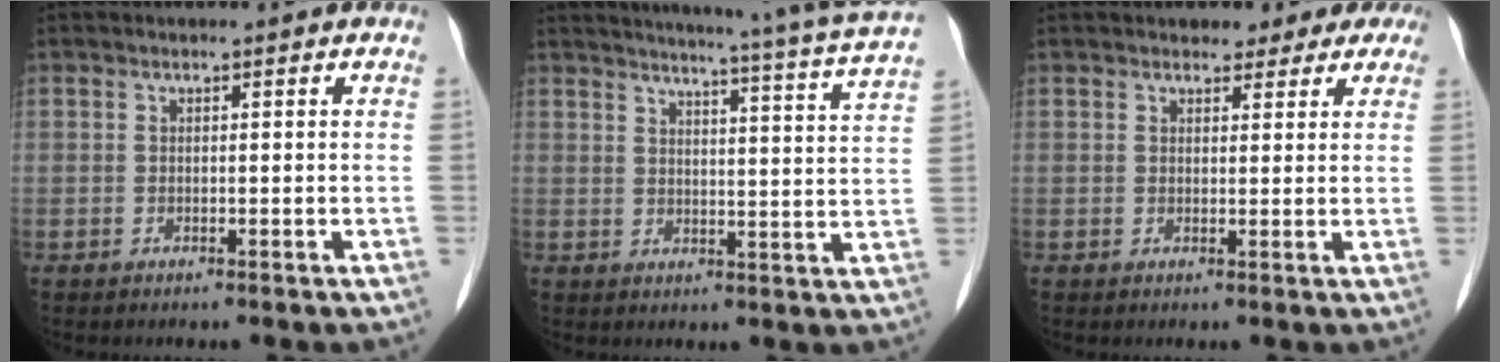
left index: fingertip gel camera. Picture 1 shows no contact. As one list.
[{"total": 17.1, "force": [15.4, -1.8, 7.0], "torque": [-0.113, -0.062, 0.177]}, {"total": 6.0, "force": [4.7, 3.2, 1.8], "torque": [-0.003, 0.009, 0.046]}]